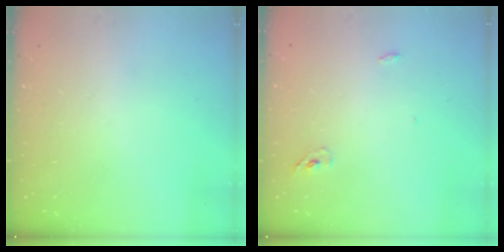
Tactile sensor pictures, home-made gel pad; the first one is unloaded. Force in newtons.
{"total": 6.0, "press": 2.8, "slide": 5.3}